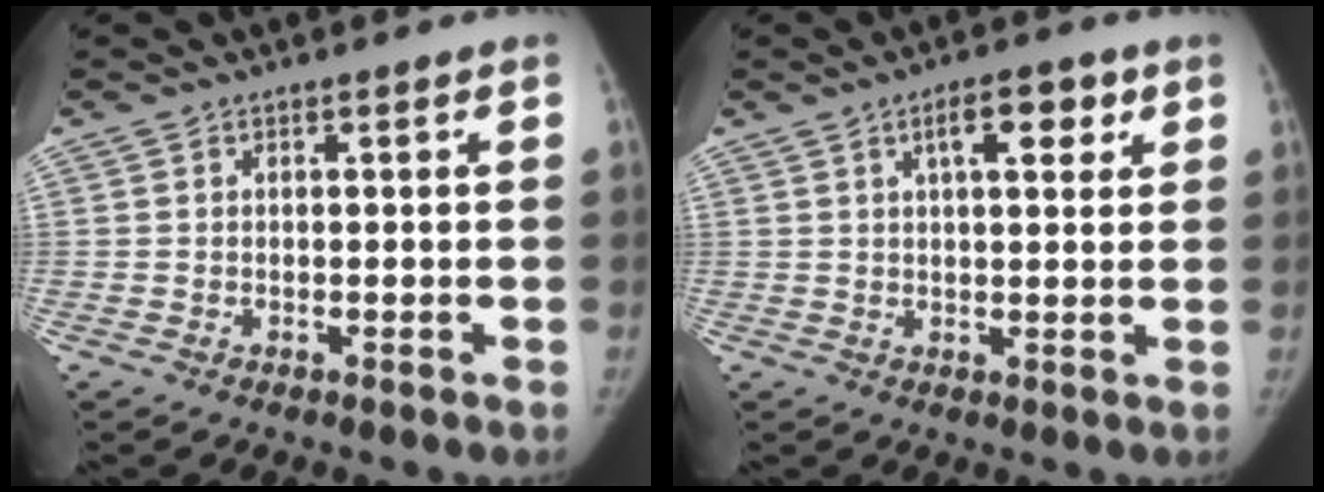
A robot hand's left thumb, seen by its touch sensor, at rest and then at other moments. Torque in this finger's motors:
{"motor_torque": [0.36, 0.36, 0.41, -0.39, 0.01]}